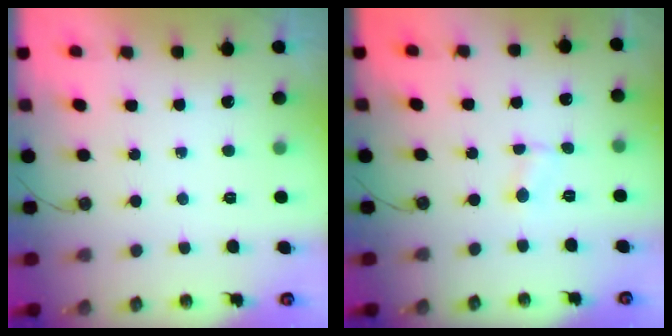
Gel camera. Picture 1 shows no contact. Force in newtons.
{"total": 0.9, "press": 0.9, "slide": 0.3}